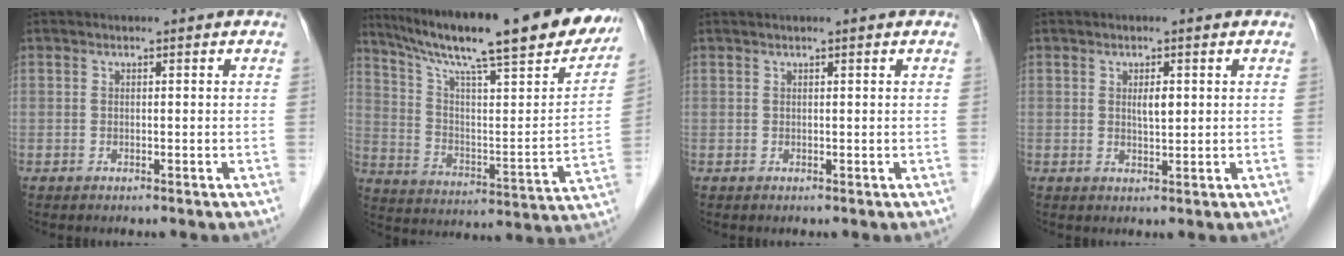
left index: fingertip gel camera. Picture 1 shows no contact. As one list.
[{"total": 28.4, "force": [22.9, 3.3, 16.5], "torque": [-0.267, -0.026, 0.323]}, {"total": 0.9, "force": [0.7, -0.2, 0.5], "torque": [-0.014, 0.009, 0.019]}, {"total": 2.1, "force": [0.6, 0.6, 1.9], "torque": [-0.034, -0.002, 0.012]}]